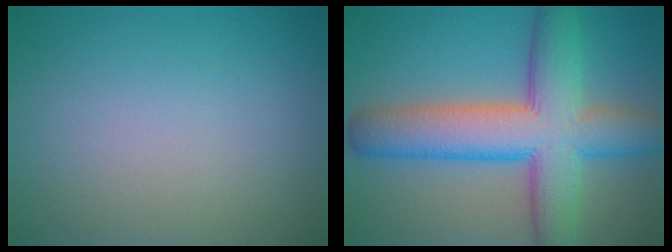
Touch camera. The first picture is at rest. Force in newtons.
{"total": 10.1, "press": 10.1, "slide": 0.4}